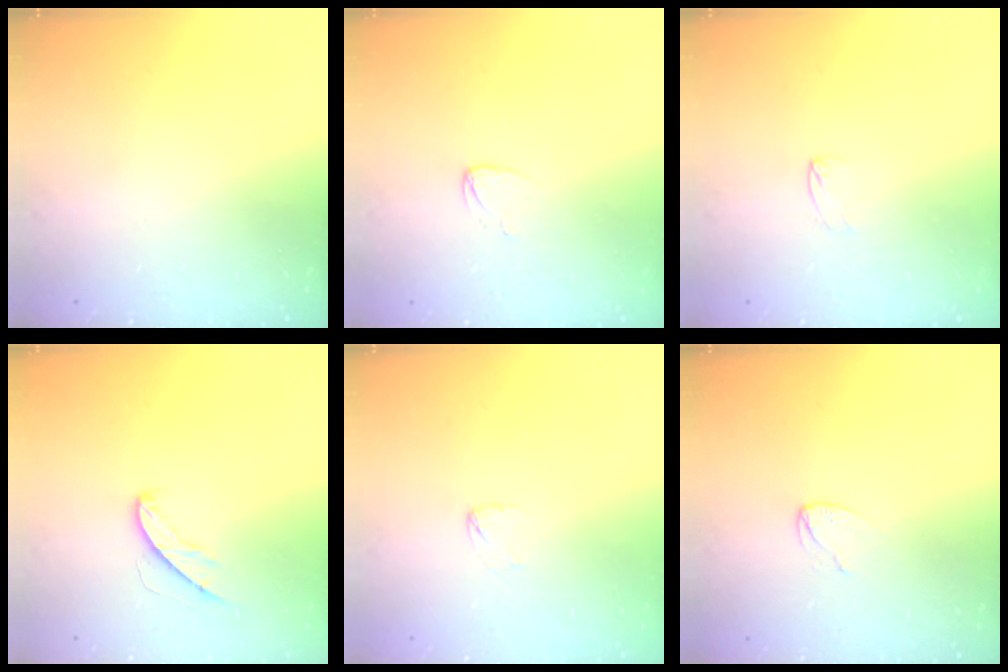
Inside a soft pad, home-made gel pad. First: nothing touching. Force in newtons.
{"total": 3.0, "press": 3.0, "slide": 0.3}
{"total": 2.7, "press": 2.7, "slide": 0.2}
{"total": 5.8, "press": 5.8, "slide": 0.4}
{"total": 2.4, "press": 2.4, "slide": 0.2}
{"total": 2.4, "press": 2.4, "slide": 0.2}